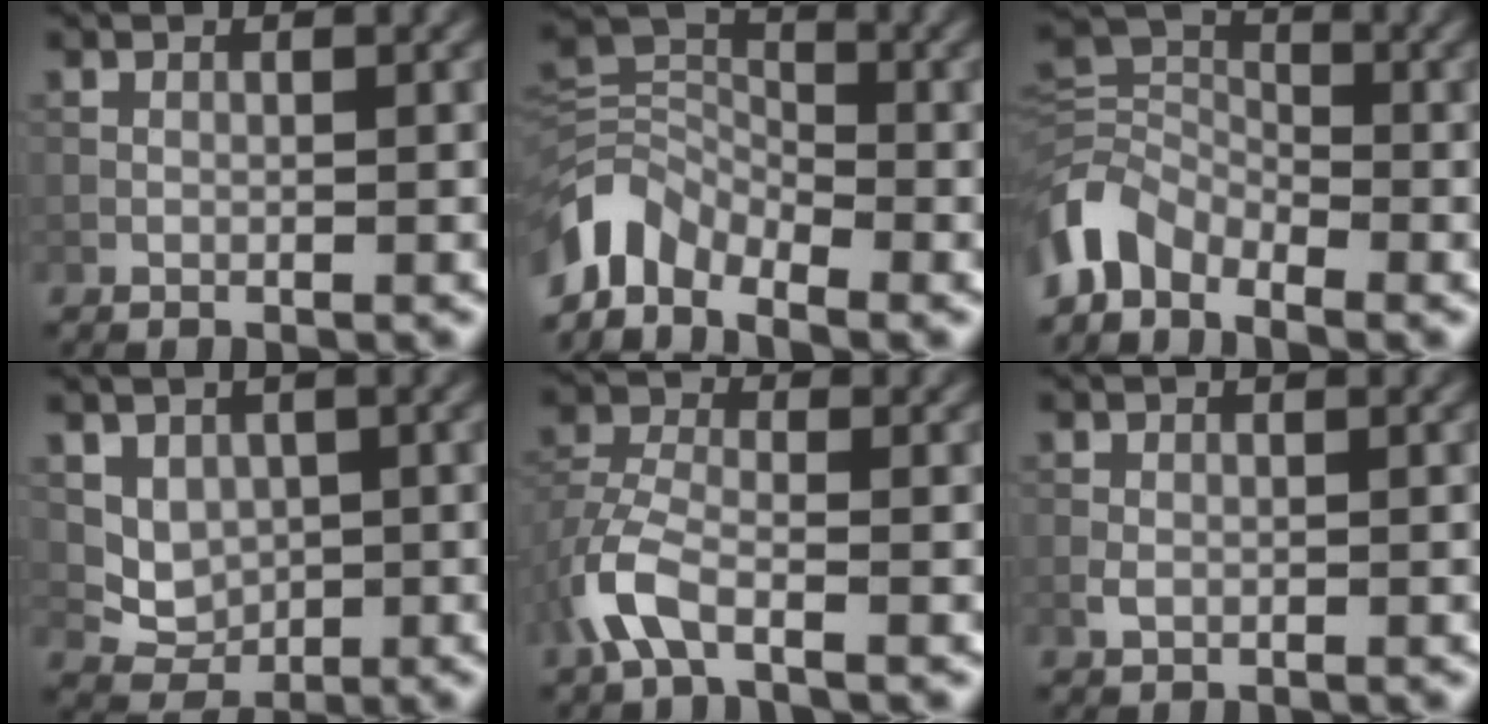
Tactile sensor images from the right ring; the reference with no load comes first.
{"total": 5.4, "force": [-4.0, 3.0, 2.1], "torque": [-0.034, -0.004, -0.090]}
{"total": 5.1, "force": [-3.5, 3.1, 2.1], "torque": [-0.041, -0.002, -0.086]}
{"total": 3.0, "force": [0.7, 2.6, 1.4], "torque": [-0.022, -0.007, 0.020]}
{"total": 4.5, "force": [-2.4, 1.9, 3.3], "torque": [-0.079, 0.001, -0.062]}
{"total": 0.9, "force": [-0.2, 0.6, 0.5], "torque": [-0.010, 0.000, -0.005]}